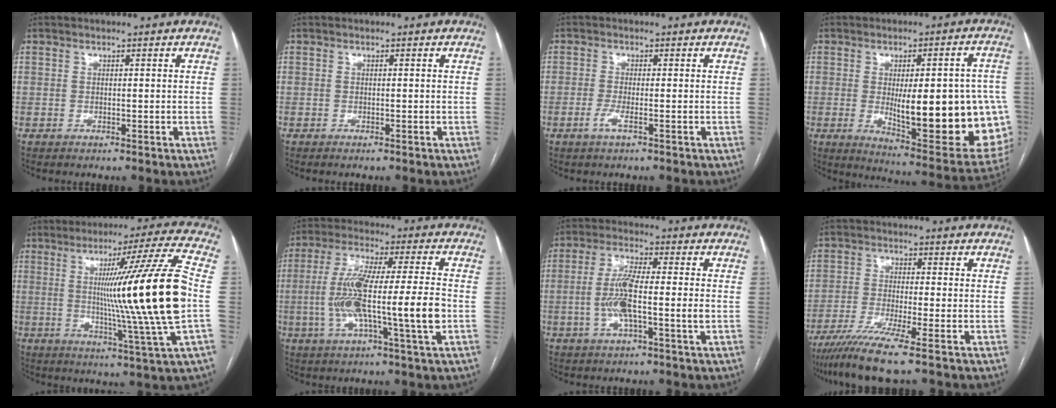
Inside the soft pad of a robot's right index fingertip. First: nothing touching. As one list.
[{"total": 0.0}, {"total": 2.0, "force": [-0.9, 0.1, 1.8], "torque": [-0.036, -0.004, -0.019]}, {"total": 23.7, "force": [-2.9, 6.1, 22.7], "torque": [-0.225, 0.001, -0.008]}, {"total": 20.0, "force": [0.6, -3.7, 19.7], "torque": [-0.299, -0.021, -0.006]}, {"total": 15.2, "force": [-2.3, 0.5, 15.0], "torque": [-0.282, 0.004, -0.046]}, {"total": 8.3, "force": [-1.3, 0.6, 8.2], "torque": [-0.167, 0.005, -0.028]}, {"total": 9.0, "force": [-6.4, -1.3, 6.2], "torque": [-0.107, -0.028, -0.113]}]